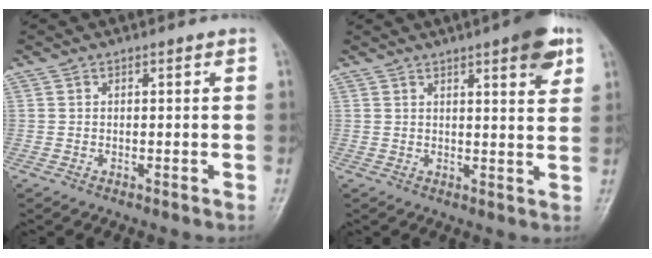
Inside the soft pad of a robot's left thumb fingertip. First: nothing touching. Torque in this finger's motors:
{"motor_torque": [1.35, 1.09, 1.10, -0.59, 0.02]}